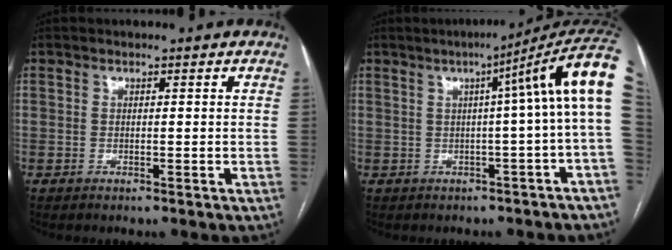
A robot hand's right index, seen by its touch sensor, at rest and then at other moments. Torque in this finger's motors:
{"motor_torque": [1.23, -0.35, 0.62, 0.12]}